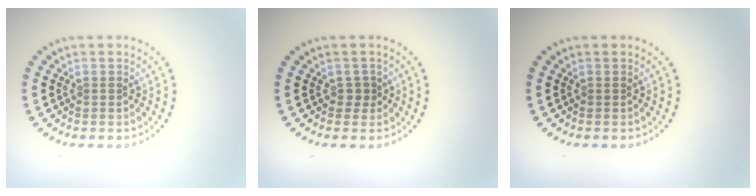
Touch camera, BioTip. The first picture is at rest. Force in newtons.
{"total": 0.8, "press": 0.7, "slide": 0.4}
{"total": 0.0}